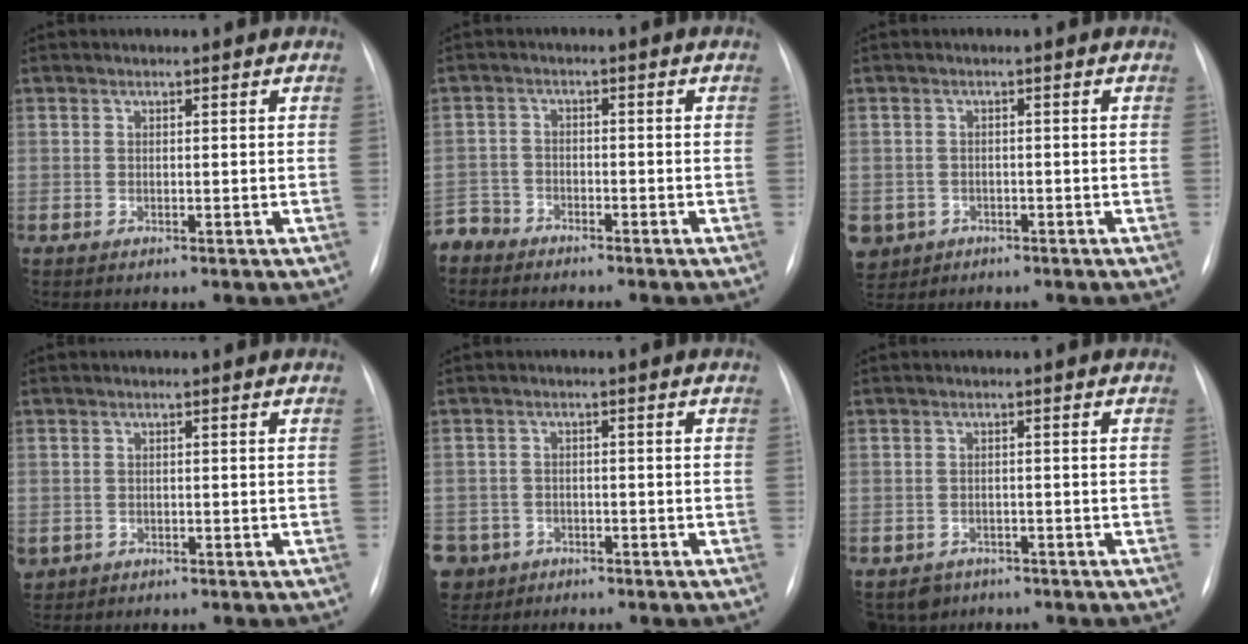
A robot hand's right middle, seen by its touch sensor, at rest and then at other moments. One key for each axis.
{"total": 4.3, "fx": -3.9, "fy": 1.6, "fz": -0.7, "tx": 0.017, "ty": -0.004, "tz": -0.083}
{"total": 7.1, "fx": -3.3, "fy": 6.0, "fz": 1.7, "tx": -0.050, "ty": 0.003, "tz": -0.049}
{"total": 2.4, "fx": -1.0, "fy": 2.1, "fz": 0.5, "tx": -0.008, "ty": 0.001, "tz": -0.012}
{"total": 9.4, "fx": -5.2, "fy": 7.6, "fz": 2.0, "tx": -0.073, "ty": 0.002, "tz": -0.086}
{"total": 4.0, "fx": -2.8, "fy": 2.9, "fz": 0.3, "tx": -0.003, "ty": 0.003, "tz": -0.040}